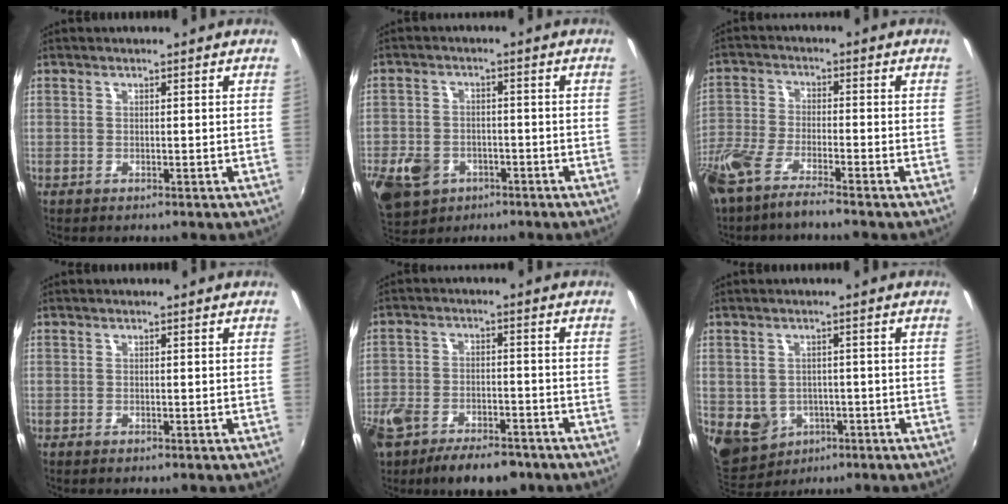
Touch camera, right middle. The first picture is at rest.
{"total": 12.1, "force": [-5.5, 9.1, 5.8], "torque": [-0.165, -0.009, -0.087]}
{"total": 10.1, "force": [-7.9, 1.6, 6.1], "torque": [-0.149, -0.026, -0.154]}
{"total": 0.0}
{"total": 14.7, "force": [-10.2, 6.9, 8.0], "torque": [-0.195, -0.031, -0.170]}
{"total": 7.7, "force": [-2.5, 6.5, 3.2], "torque": [-0.078, -0.009, -0.021]}